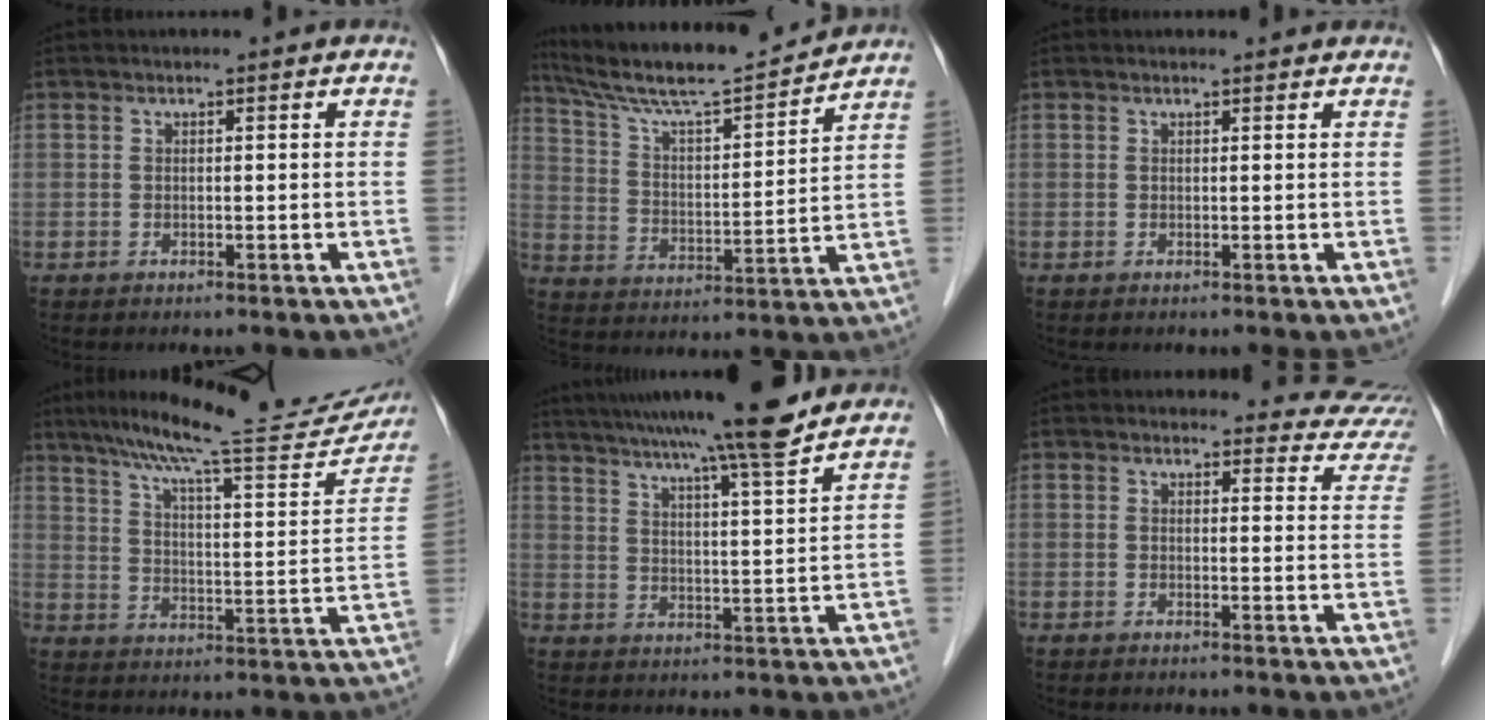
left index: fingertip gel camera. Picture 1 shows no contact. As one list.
[{"total": 16.2, "force": [14.9, 0.4, 6.4], "torque": [-0.124, 0.007, 0.248]}, {"total": 2.1, "force": [2.0, 0.4, 0.6], "torque": [-0.014, 0.013, 0.021]}, {"total": 22.6, "force": [20.2, 1.9, 10.0], "torque": [-0.155, -0.030, 0.274]}, {"total": 16.7, "force": [14.3, -0.7, 8.5], "torque": [-0.143, 0.007, 0.204]}, {"total": 9.3, "force": [8.8, 2.9, 0.3], "torque": [0.041, -0.028, 0.057]}]